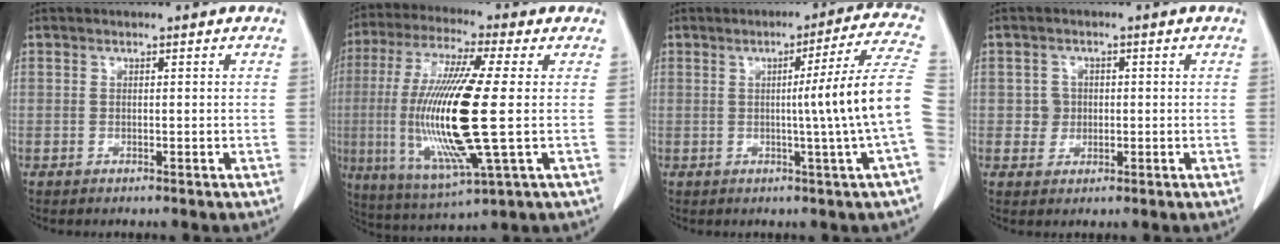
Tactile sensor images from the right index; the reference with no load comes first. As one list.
[{"total": 18.5, "force": [-1.0, 1.8, 18.4], "torque": [-0.385, -0.011, -0.019]}, {"total": 12.2, "force": [-1.1, -3.0, 11.8], "torque": [-0.146, -0.001, -0.015]}, {"total": 2.6, "force": [0.1, 2.6, 0.5], "torque": [0.001, 0.005, 0.003]}]